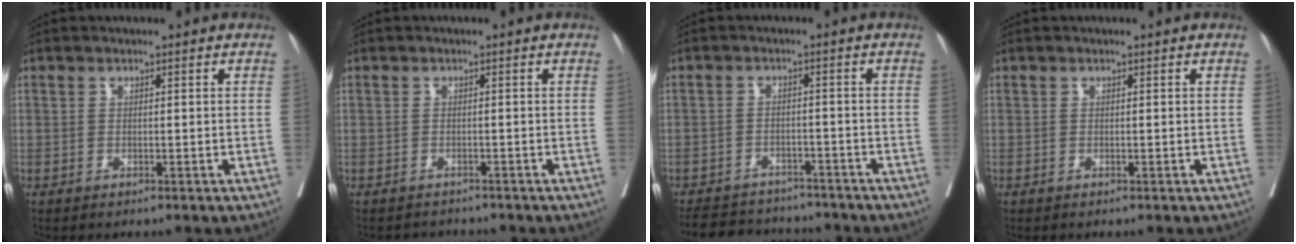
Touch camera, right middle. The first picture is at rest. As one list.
[{"total": 1.6, "force": [-1.3, 0.7, -0.6], "torque": [0.009, -0.001, -0.023]}, {"total": 10.9, "force": [-9.9, 3.6, 2.7], "torque": [-0.048, 0.009, -0.132]}, {"total": 0.0}]